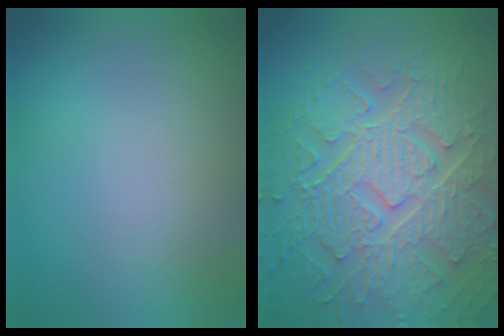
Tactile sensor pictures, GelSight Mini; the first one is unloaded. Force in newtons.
{"total": 9.2, "press": 6.7, "slide": 6.2}